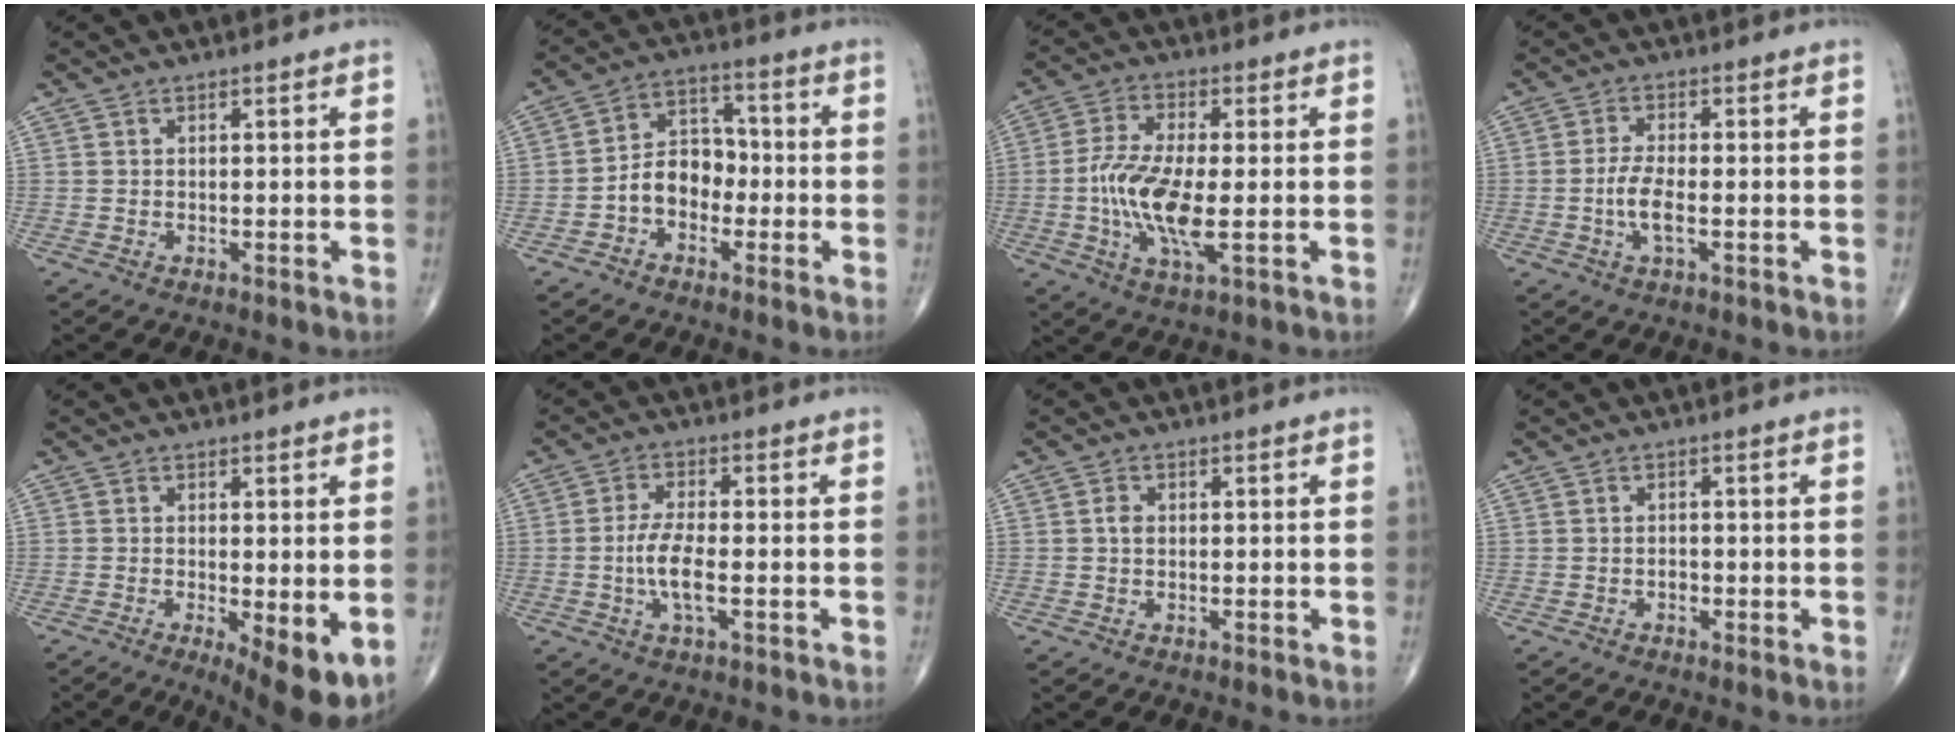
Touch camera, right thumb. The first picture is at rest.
{"total": 8.2, "force": [-2.5, 6.1, 4.9], "torque": [-0.058, 0.040, -0.059]}
{"total": 11.8, "force": [-1.6, 3.9, 11.0], "torque": [-0.234, -0.004, -0.032]}
{"total": 4.8, "force": [-1.2, 1.5, 4.3], "torque": [-0.096, 0.004, -0.025]}
{"total": 8.2, "force": [-2.0, 2.4, 7.6], "torque": [-0.109, -0.024, -0.027]}
{"total": 6.3, "force": [-1.3, 2.0, 5.8], "torque": [-0.125, 0.003, -0.028]}
{"total": 1.4, "force": [0.0, 1.1, 0.9], "torque": [-0.010, 0.003, -0.002]}
{"total": 1.1, "force": [-0.5, 0.7, 0.7], "torque": [-0.007, 0.003, -0.009]}